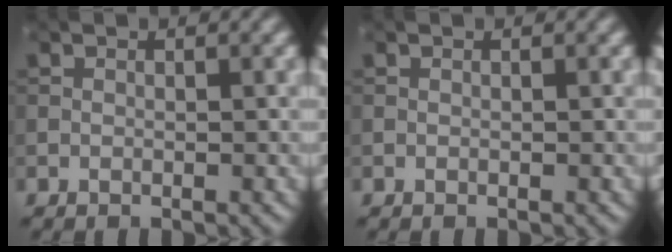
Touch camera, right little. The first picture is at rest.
{"total": 0.0}